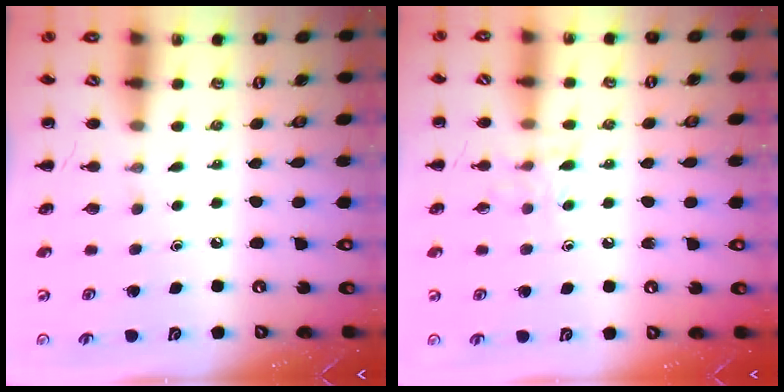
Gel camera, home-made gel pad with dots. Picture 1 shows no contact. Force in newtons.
{"total": 5.8, "press": 5.7, "slide": 0.9}